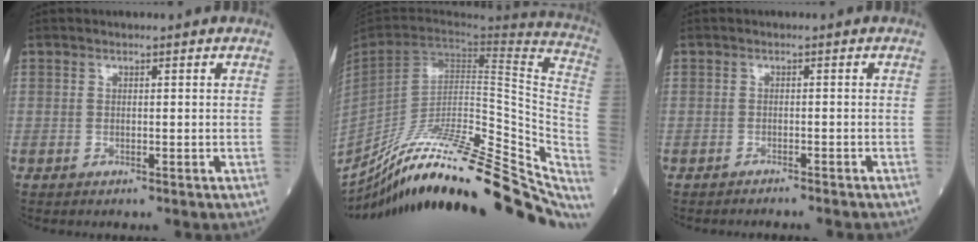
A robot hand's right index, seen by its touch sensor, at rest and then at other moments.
{"total": 33.0, "force": [-25.9, 6.2, 19.5], "torque": [-0.212, -0.018, -0.375]}
{"total": 3.5, "force": [-3.3, 0.3, 1.0], "torque": [-0.010, -0.003, -0.042]}